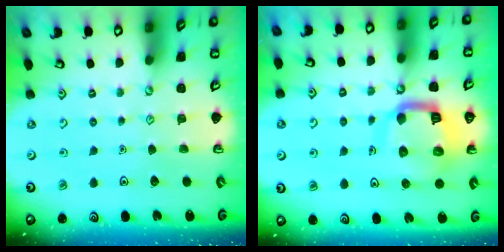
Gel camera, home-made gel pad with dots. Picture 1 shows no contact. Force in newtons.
{"total": 13.2, "press": 13.1, "slide": 1.7}